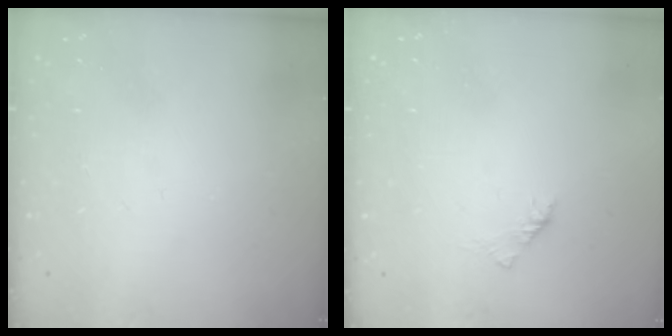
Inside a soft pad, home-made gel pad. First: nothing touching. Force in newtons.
{"total": 2.0, "press": 1.9, "slide": 0.6}